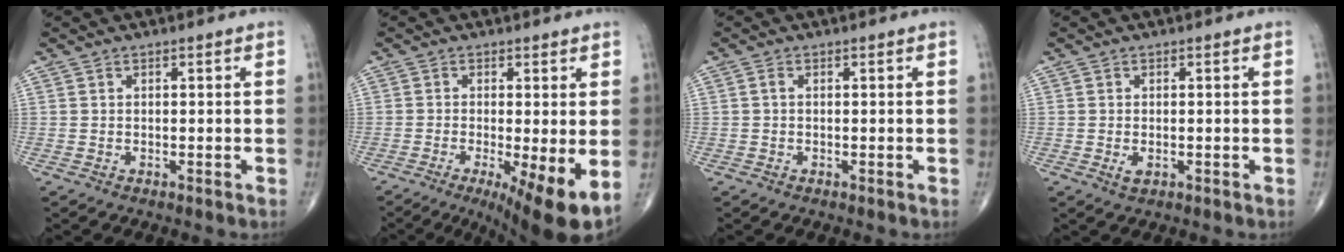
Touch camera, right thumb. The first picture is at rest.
{"total": 10.6, "force": [-3.2, 2.2, 9.9], "torque": [-0.152, -0.022, -0.046]}
{"total": 0.7, "force": [0.0, 0.4, 0.6], "torque": [-0.012, 0.001, -0.002]}
{"total": 1.8, "force": [-0.4, 1.0, 1.4], "torque": [-0.026, -0.003, -0.005]}